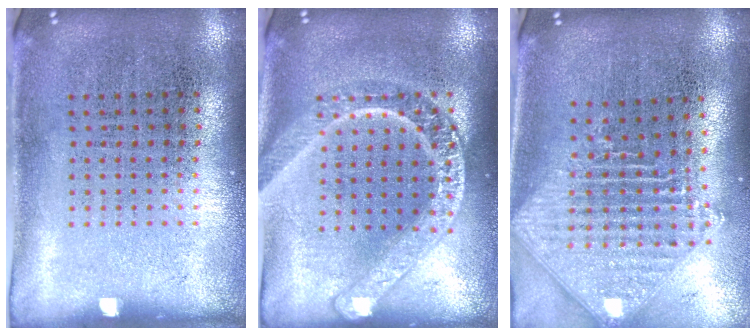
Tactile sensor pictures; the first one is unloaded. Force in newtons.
{"total": 3.4, "press": 3.4, "slide": 0.5}
{"total": 2.3, "press": 1.8, "slide": 1.5}